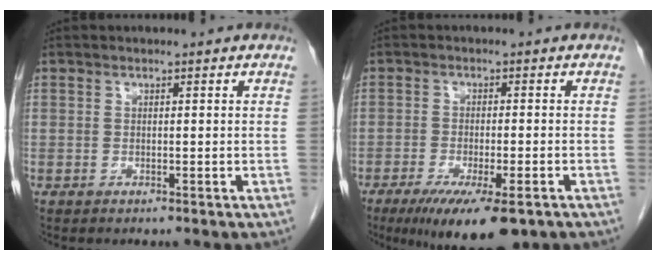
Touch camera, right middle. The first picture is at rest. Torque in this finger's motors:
{"motor_torque": [1.26, -0.87, 0.55, 0.12]}